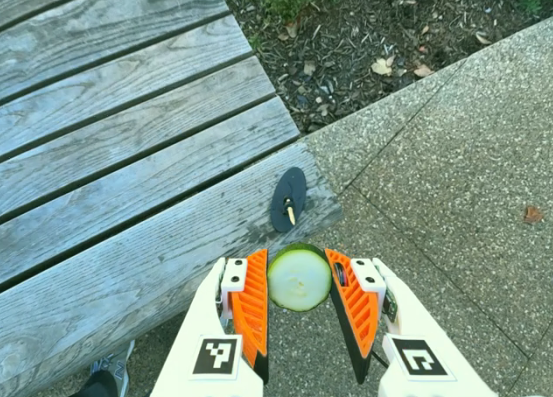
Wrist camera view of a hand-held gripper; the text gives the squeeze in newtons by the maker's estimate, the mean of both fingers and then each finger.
{"total": 7.4, "left": 7.3, "right": 7.5}